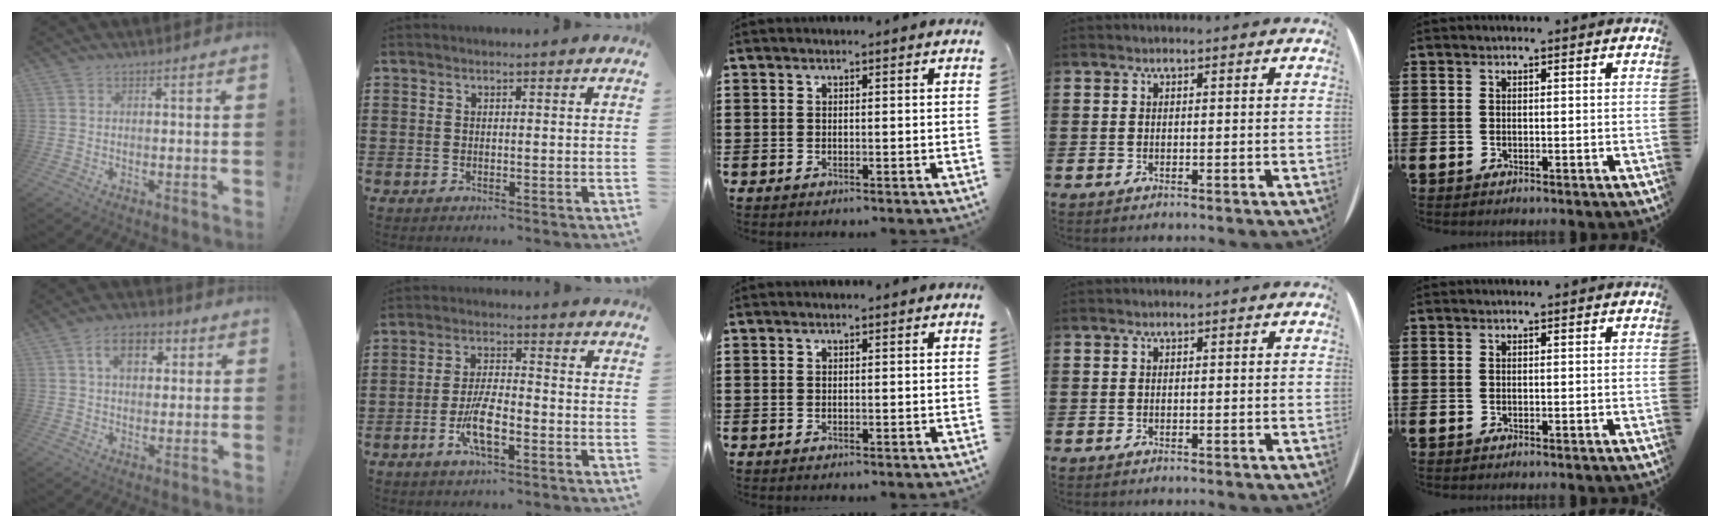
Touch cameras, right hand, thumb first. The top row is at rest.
{"thumb": {"total": 9.1, "force": [3.1, 5.9, 6.2], "torque": [-0.089, 0.009, 0.053]}, "index": {"total": 6.9, "force": [-2.8, 2.2, 5.9], "torque": [-0.130, -0.007, -0.055]}}